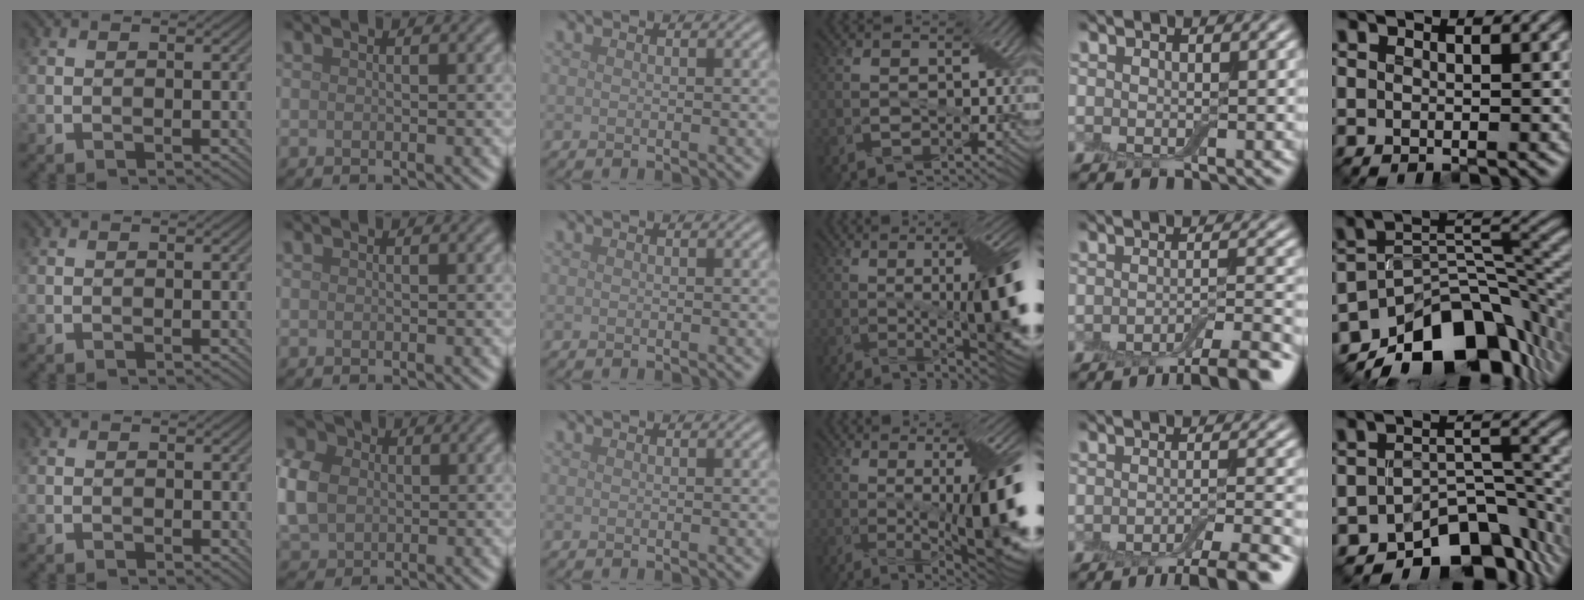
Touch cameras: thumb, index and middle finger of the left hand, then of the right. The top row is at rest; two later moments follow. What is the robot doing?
{"motion": "wrap", "object": "cling film"}